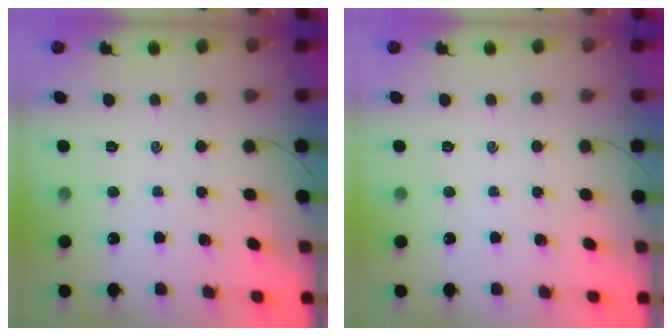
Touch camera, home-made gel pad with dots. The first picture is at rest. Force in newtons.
{"total": 0.0}